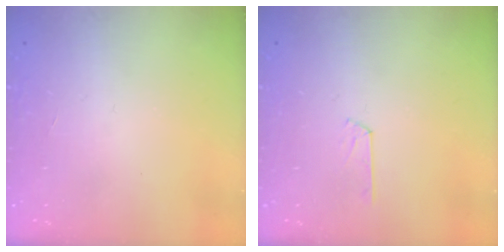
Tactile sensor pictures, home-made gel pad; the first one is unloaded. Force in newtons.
{"total": 2.9, "press": 2.9, "slide": 0.3}